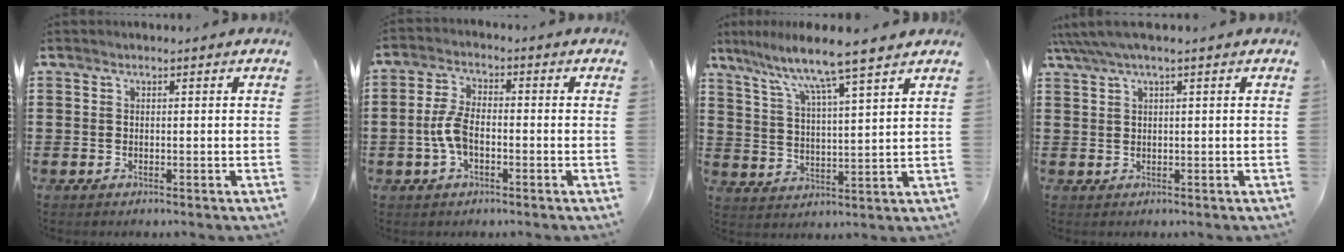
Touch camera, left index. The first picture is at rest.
{"total": 5.7, "force": [-1.3, 2.8, 4.8], "torque": [-0.119, -0.002, -0.033]}
{"total": 7.9, "force": [6.7, -0.8, 4.1], "torque": [-0.104, -0.043, 0.110]}
{"total": 2.3, "force": [1.1, 0.1, 2.0], "torque": [-0.047, -0.003, 0.018]}